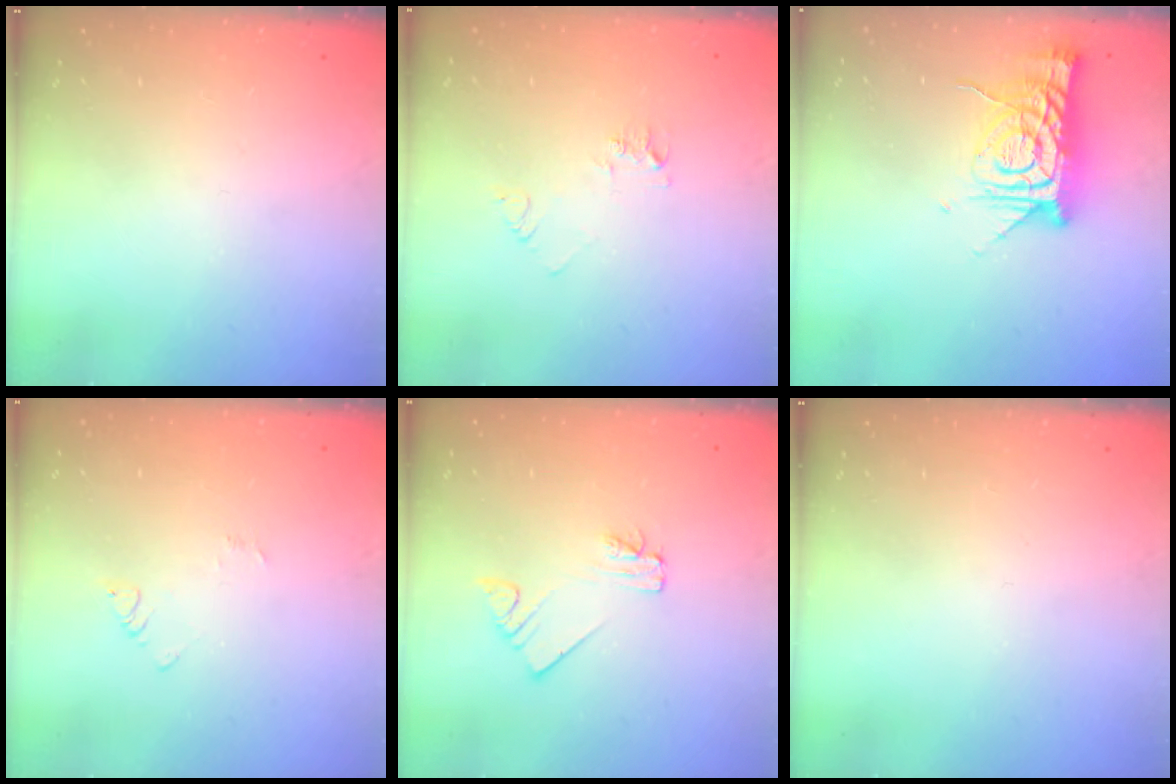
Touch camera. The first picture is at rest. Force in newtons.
{"total": 5.1, "press": 5.0, "slide": 0.5}
{"total": 12.7, "press": 12.7, "slide": 1.2}
{"total": 2.4, "press": 2.4, "slide": 0.3}
{"total": 2.0, "press": 2.0, "slide": 0.1}
{"total": 0.0}